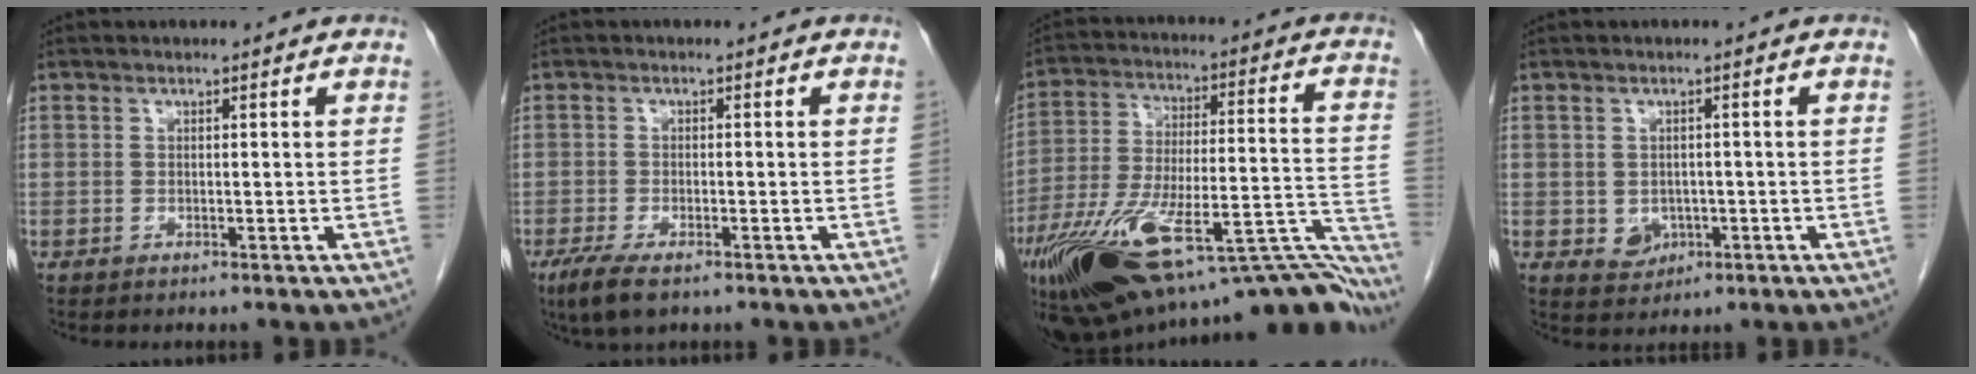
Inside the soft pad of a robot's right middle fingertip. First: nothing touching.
{"total": 5.0, "force": [-3.3, 1.5, 3.4], "torque": [-0.071, -0.011, -0.053]}
{"total": 35.4, "force": [-25.7, 9.6, 22.4], "torque": [-0.304, -0.002, -0.372]}
{"total": 3.1, "force": [-0.8, 2.6, 1.5], "torque": [-0.019, 0.001, 0.000]}